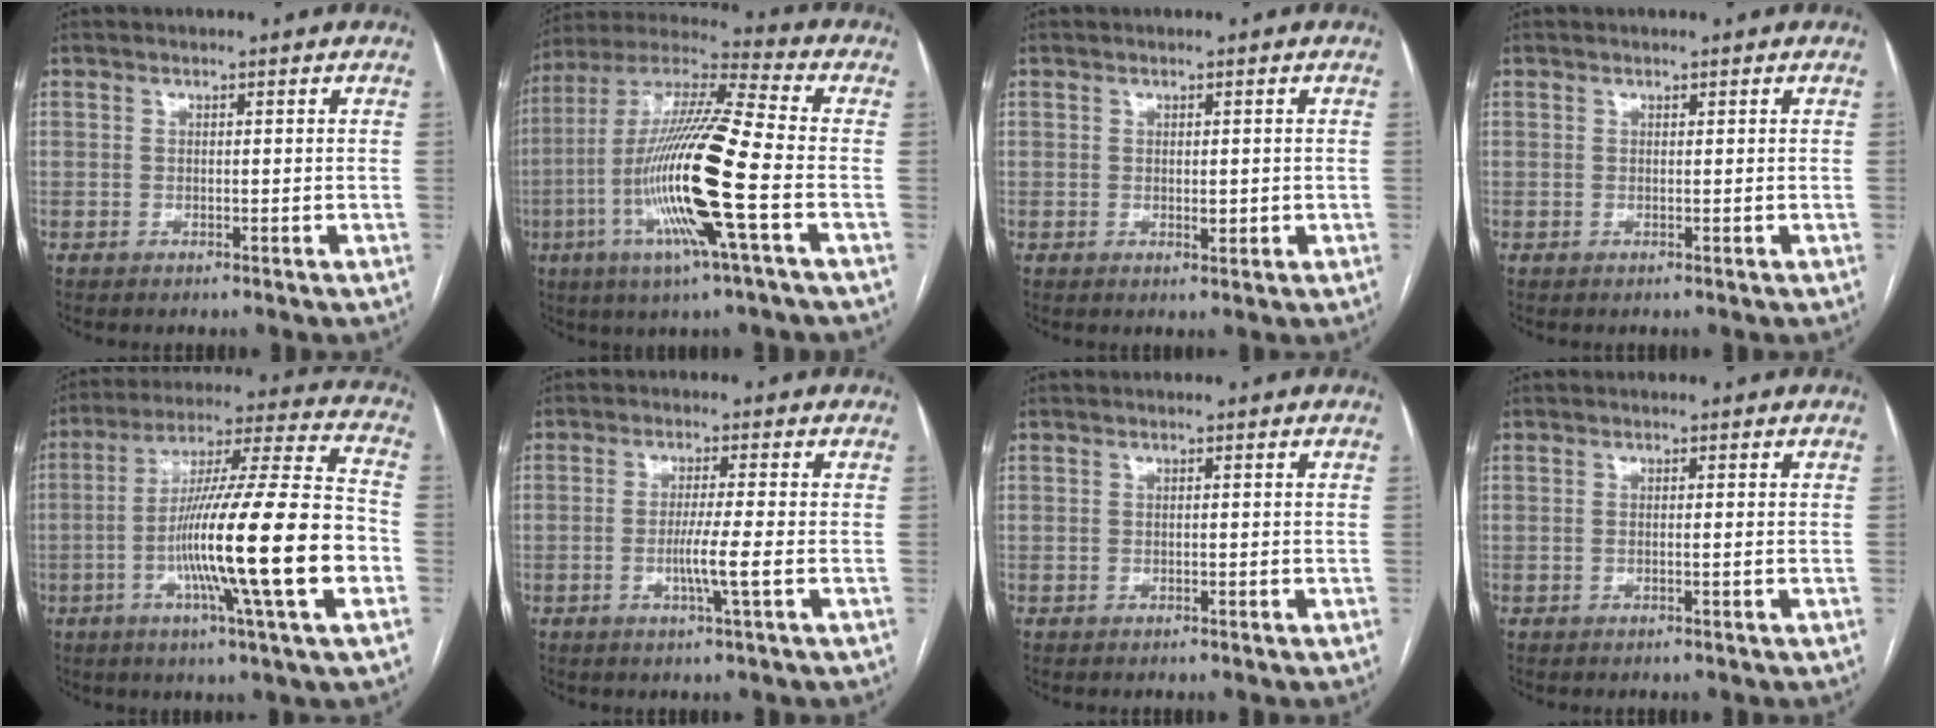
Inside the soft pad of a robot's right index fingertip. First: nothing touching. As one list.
[{"total": 19.4, "force": [-5.1, 0.4, 18.7], "torque": [-0.382, -0.013, -0.104]}, {"total": 1.6, "force": [0.0, 0.8, 1.4], "torque": [-0.019, -0.004, 0.004]}, {"total": 0.0}, {"total": 22.2, "force": [-5.5, -0.2, 21.5], "torque": [-0.352, -0.009, -0.101]}, {"total": 4.5, "force": [-1.1, -0.7, 4.3], "torque": [-0.080, -0.009, -0.022]}, {"total": 0.0}, {"total": 0.5, "force": [-0.1, -0.1, 0.5], "torque": [-0.010, 0.000, -0.002]}]